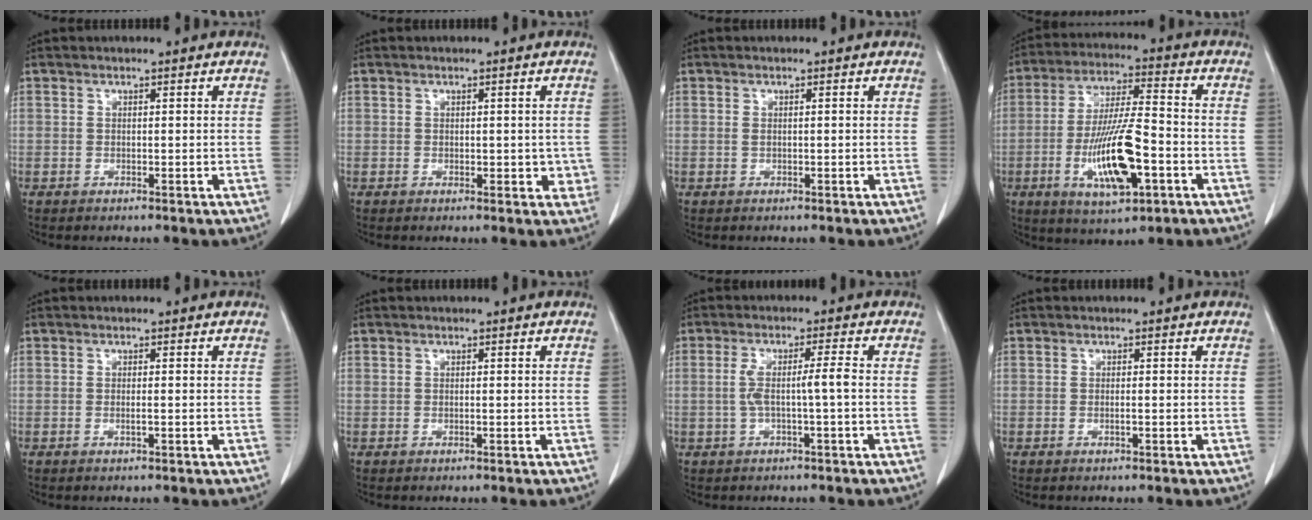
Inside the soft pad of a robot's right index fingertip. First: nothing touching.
{"total": 3.6, "force": [-0.3, 2.2, 2.8], "torque": [-0.031, 0.007, 0.001]}
{"total": 1.0, "force": [0.0, 0.5, 0.9], "torque": [-0.026, 0.005, 0.003]}
{"total": 14.5, "force": [-4.4, 3.4, 13.3], "torque": [-0.259, -0.007, -0.072]}
{"total": 1.2, "force": [-0.3, 0.3, 1.1], "torque": [-0.025, -0.001, -0.003]}
{"total": 0.6, "force": [-0.1, 0.3, 0.5], "torque": [-0.020, 0.007, 0.001]}
{"total": 4.8, "force": [-0.5, 0.1, 4.8], "torque": [-0.097, 0.016, -0.005]}
{"total": 1.0, "force": [-0.3, 0.3, 0.9], "torque": [-0.021, 0.000, -0.003]}